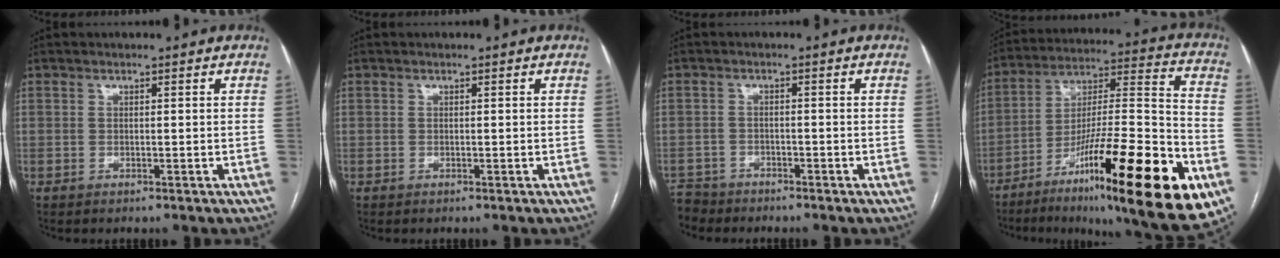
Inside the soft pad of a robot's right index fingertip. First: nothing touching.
{"total": 0.0}
{"total": 4.1, "force": [-3.7, 1.4, -0.8], "torque": [0.016, -0.008, -0.074]}
{"total": 29.9, "force": [-13.9, 3.2, 26.2], "torque": [-0.351, -0.029, -0.220]}